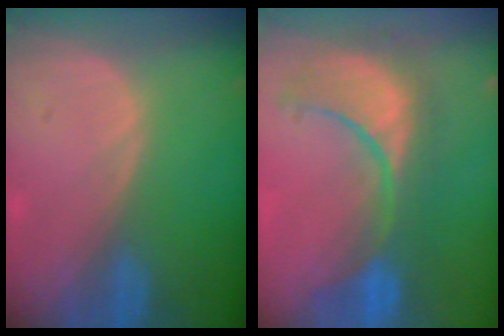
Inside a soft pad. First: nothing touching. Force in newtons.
{"total": 10.7, "press": 10.1, "slide": 3.7}